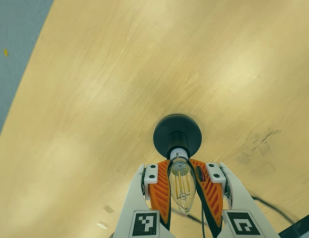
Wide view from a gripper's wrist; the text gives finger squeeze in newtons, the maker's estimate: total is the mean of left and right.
{"total": 17.9, "left": 23.1, "right": 12.8}